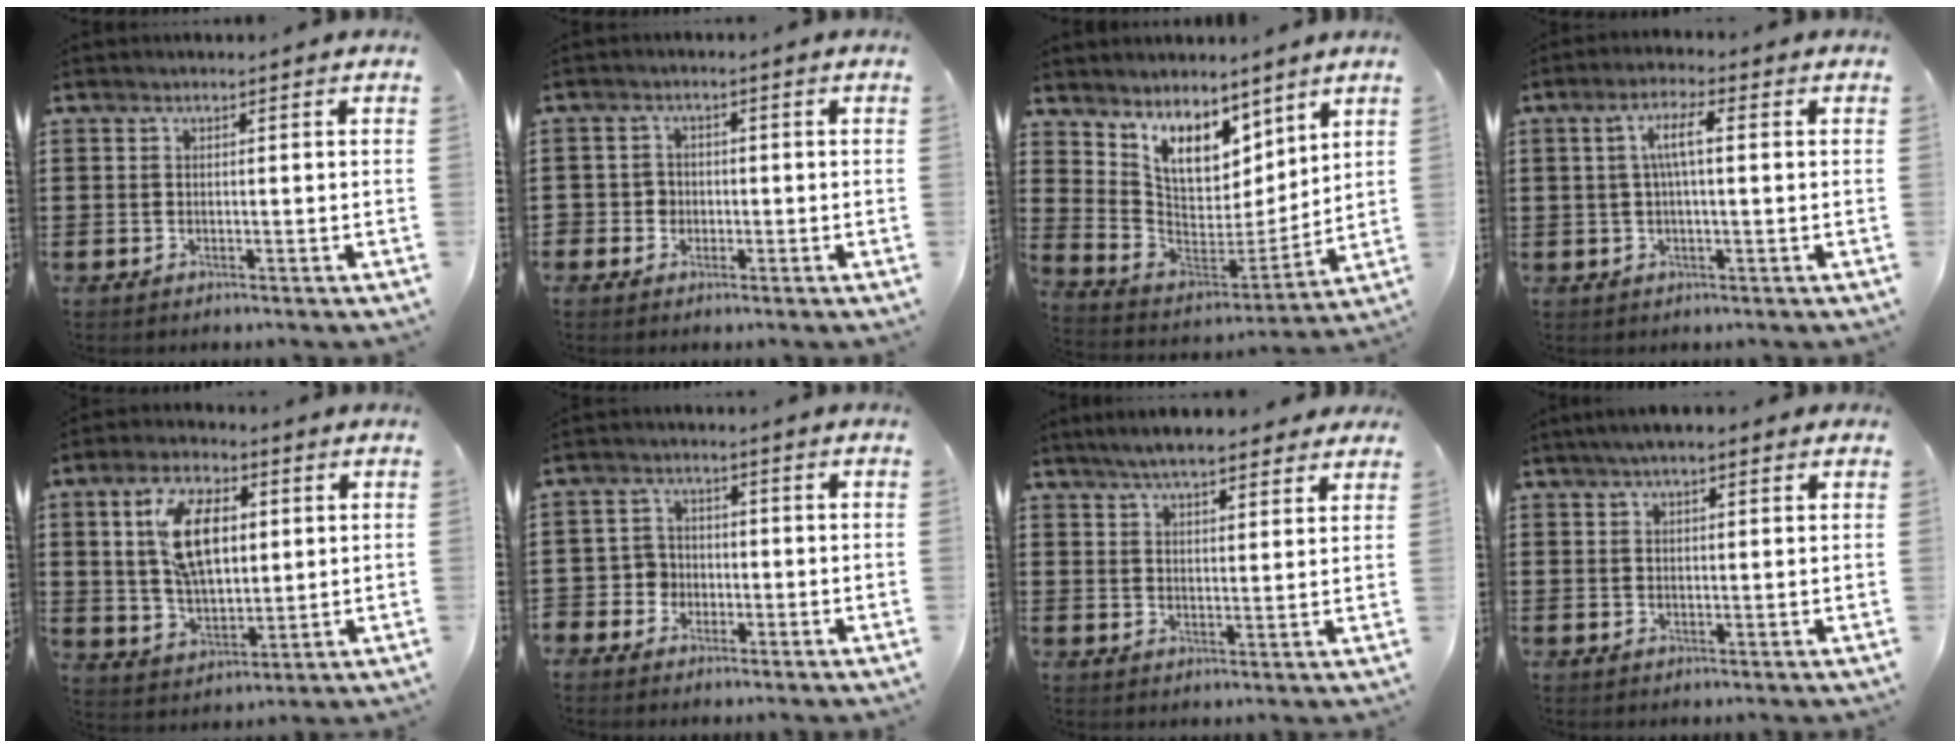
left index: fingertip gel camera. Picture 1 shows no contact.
{"total": 2.3, "force": [-0.6, 2.2, 0.3], "torque": [-0.018, 0.004, -0.016]}
{"total": 8.6, "force": [6.5, 4.4, 3.6], "torque": [-0.098, -0.035, 0.121]}
{"total": 5.1, "force": [0.7, 1.3, 4.9], "torque": [-0.101, 0.008, 0.006]}
{"total": 11.1, "force": [3.4, 5.7, 8.8], "torque": [-0.176, 0.006, 0.056]}
{"total": 3.4, "force": [-1.6, 2.9, 0.6], "torque": [-0.039, -0.001, -0.042]}
{"total": 5.6, "force": [5.0, 1.1, 2.2], "torque": [-0.057, -0.006, 0.091]}
{"total": 3.1, "force": [2.2, 0.8, 2.1], "torque": [-0.045, 0.008, 0.039]}